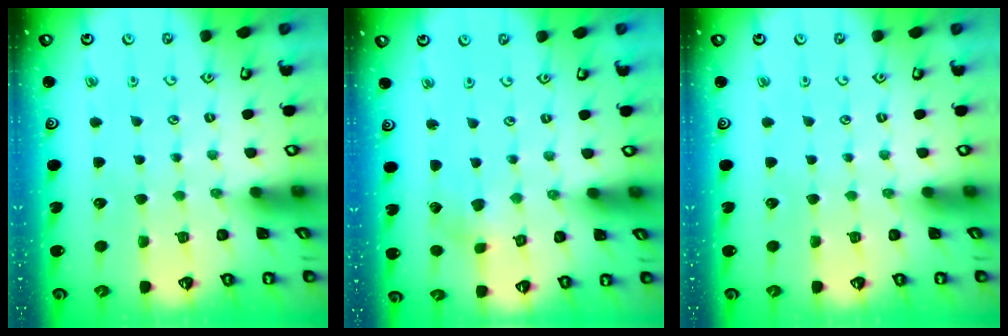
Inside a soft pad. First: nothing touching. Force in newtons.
{"total": 2.6, "press": 2.6, "slide": 0.4}
{"total": 0.0}